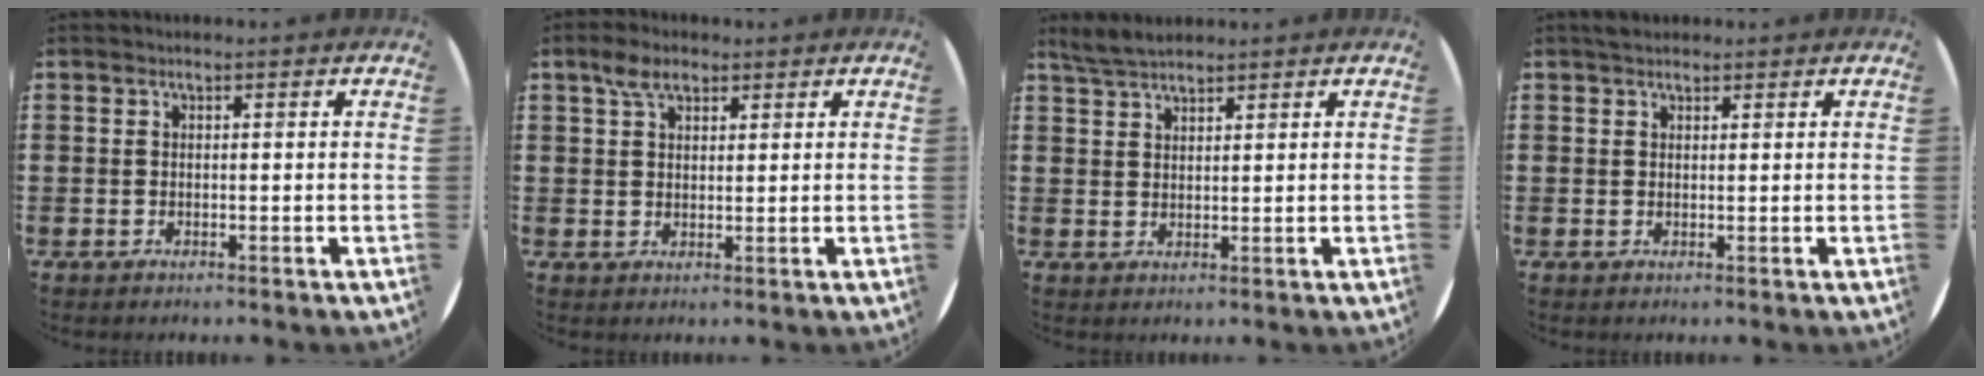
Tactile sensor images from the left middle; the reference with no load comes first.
{"total": 3.8, "force": [2.6, 1.9, 2.0], "torque": [-0.035, 0.006, 0.045]}
{"total": 3.2, "force": [2.9, 0.7, 1.1], "torque": [-0.026, 0.001, 0.054]}
{"total": 1.2, "force": [1.1, 0.5, 0.1], "torque": [0.005, 0.002, 0.018]}